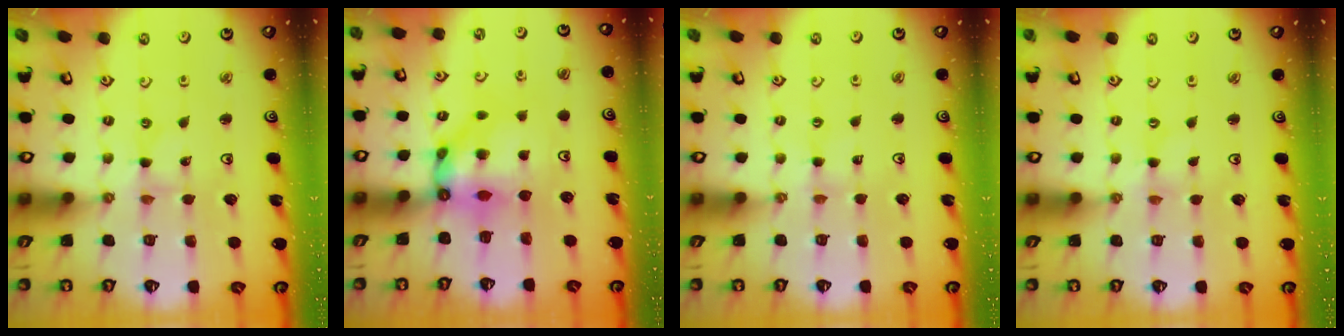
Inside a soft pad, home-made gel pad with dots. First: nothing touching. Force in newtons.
{"total": 10.4, "press": 10.2, "slide": 1.6}
{"total": 1.1, "press": 1.1, "slide": 0.2}
{"total": 0.0}